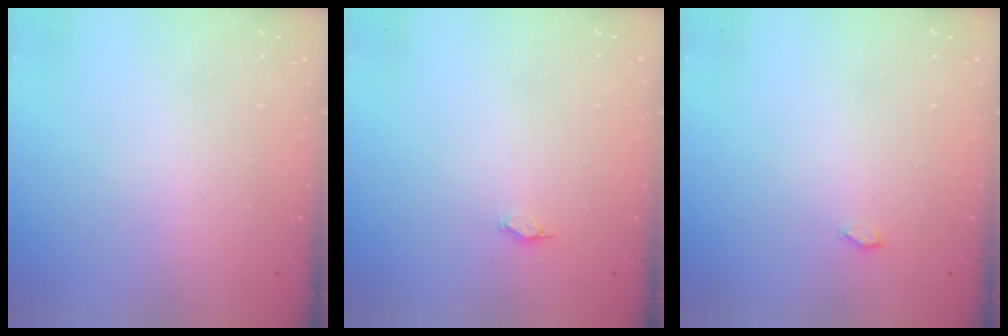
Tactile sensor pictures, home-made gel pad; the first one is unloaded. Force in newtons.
{"total": 2.2, "press": 1.9, "slide": 1.2}
{"total": 2.4, "press": 2.4, "slide": 0.3}